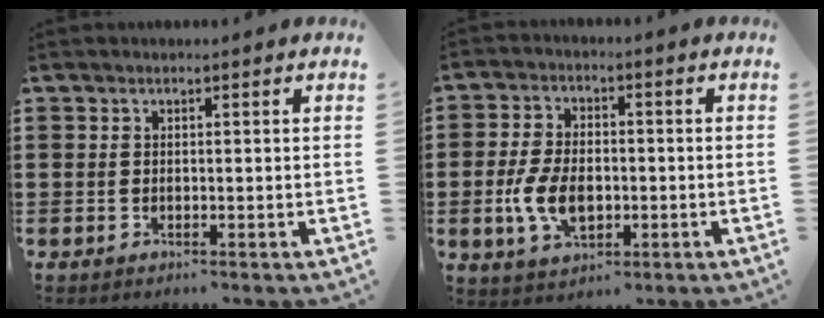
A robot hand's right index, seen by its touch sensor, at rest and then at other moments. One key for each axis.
{"total": 7.1, "fx": -1.4, "fy": 4.1, "fz": 5.6, "tx": -0.127, "ty": -0.002, "tz": -0.027}